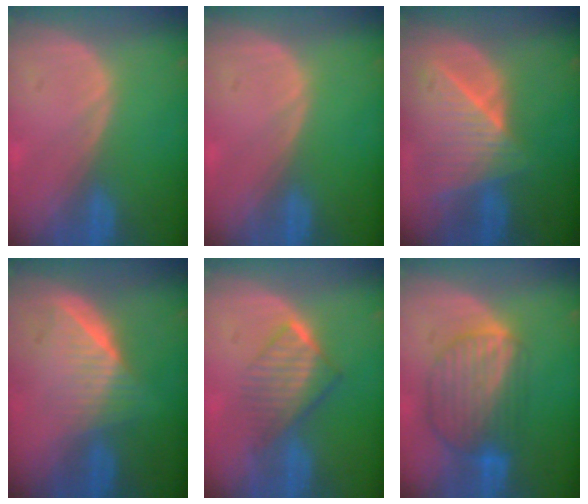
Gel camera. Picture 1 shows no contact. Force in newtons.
{"total": 0.0}
{"total": 9.0, "press": 8.0, "slide": 4.0}
{"total": 6.5, "press": 5.9, "slide": 2.9}
{"total": 6.4, "press": 5.7, "slide": 2.9}
{"total": 8.7, "press": 7.6, "slide": 4.1}